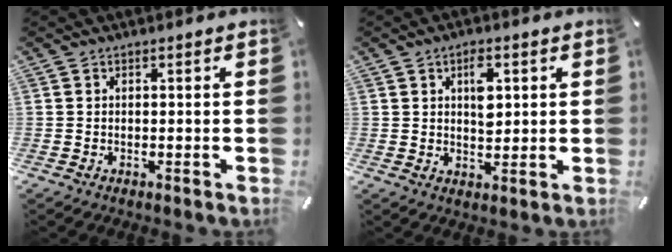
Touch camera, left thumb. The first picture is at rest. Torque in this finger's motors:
{"motor_torque": [0.99, 0.89, 0.87, -0.13, 0.11]}